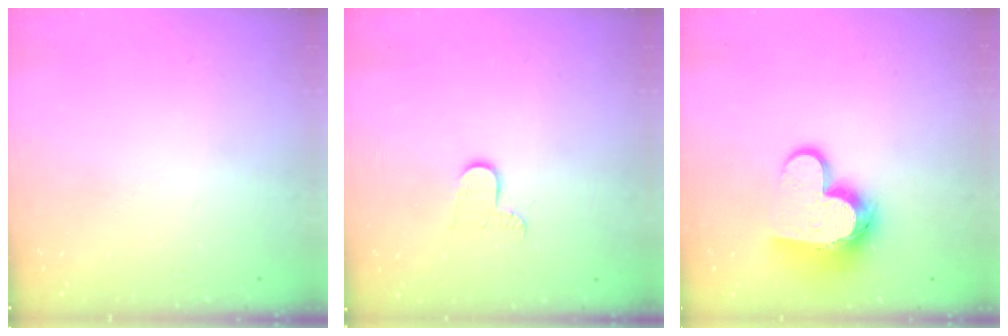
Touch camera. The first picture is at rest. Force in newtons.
{"total": 5.2, "press": 5.2, "slide": 0.4}
{"total": 13.2, "press": 13.2, "slide": 0.9}